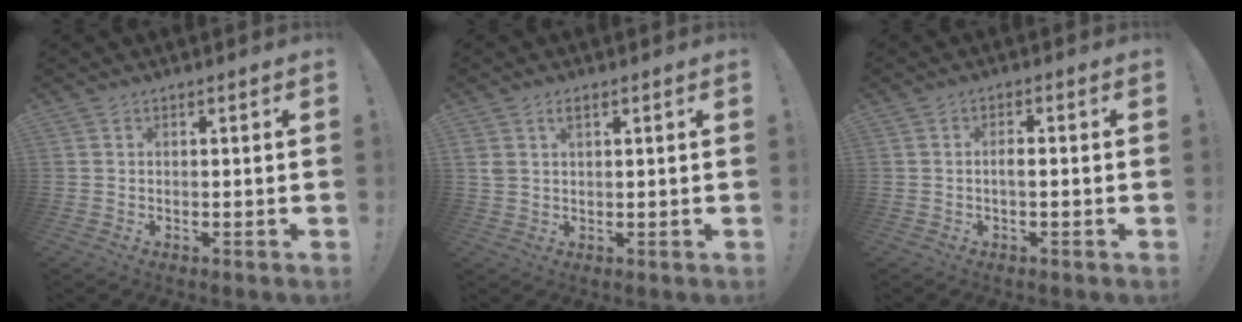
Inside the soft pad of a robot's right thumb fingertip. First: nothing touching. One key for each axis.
{"total": 2.6, "fx": 1.3, "fy": 1.3, "fz": 1.9, "tx": -0.031, "ty": -0.001, "tz": 0.024}
{"total": 2.5, "fx": -0.7, "fy": 0.7, "fz": 2.3, "tx": -0.044, "ty": 0.008, "tz": -0.013}